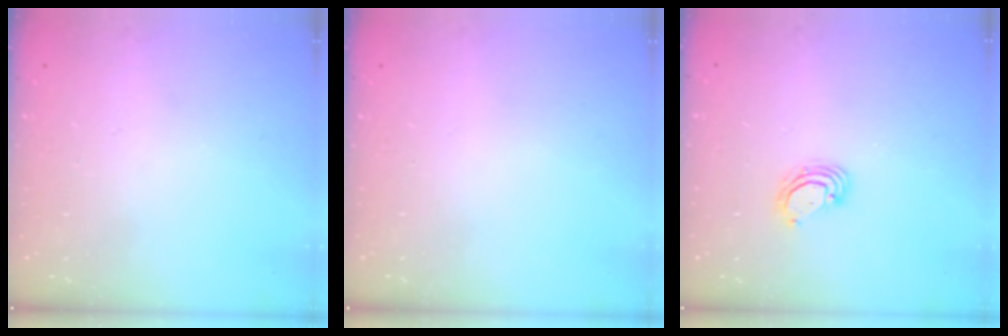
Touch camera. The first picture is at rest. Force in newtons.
{"total": 0.0}
{"total": 3.4, "press": 3.4, "slide": 0.2}